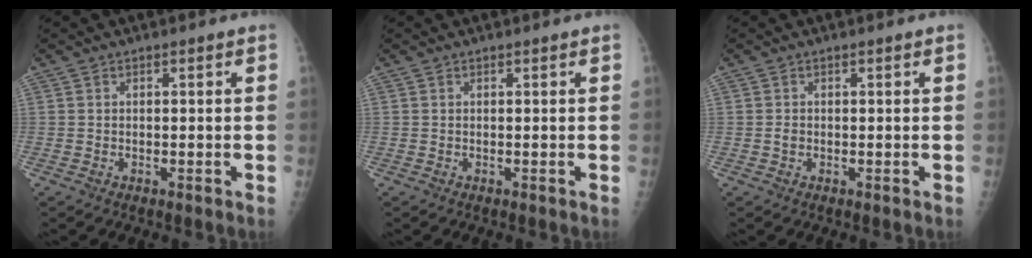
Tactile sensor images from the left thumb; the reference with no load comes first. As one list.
[{"total": 0.0}, {"total": 0.9, "force": [-0.3, 0.7, 0.4], "torque": [-0.004, 0.002, -0.004]}]